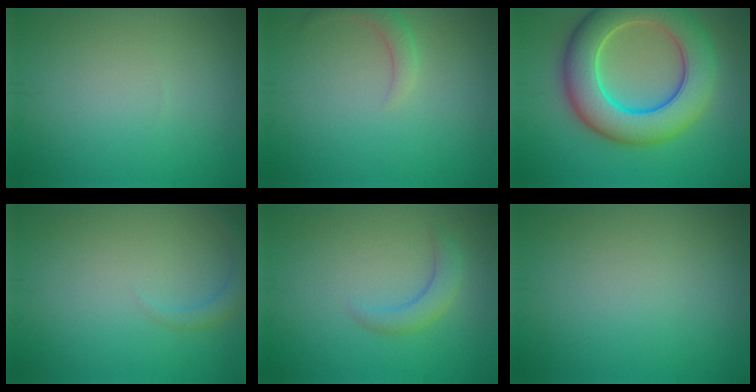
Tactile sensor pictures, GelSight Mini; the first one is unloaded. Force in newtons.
{"total": 1.9, "press": 1.8, "slide": 0.1}
{"total": 11.0, "press": 11.0, "slide": 0.6}
{"total": 1.6, "press": 1.6, "slide": 0.2}
{"total": 2.3, "press": 2.3, "slide": 0.4}
{"total": 0.0}